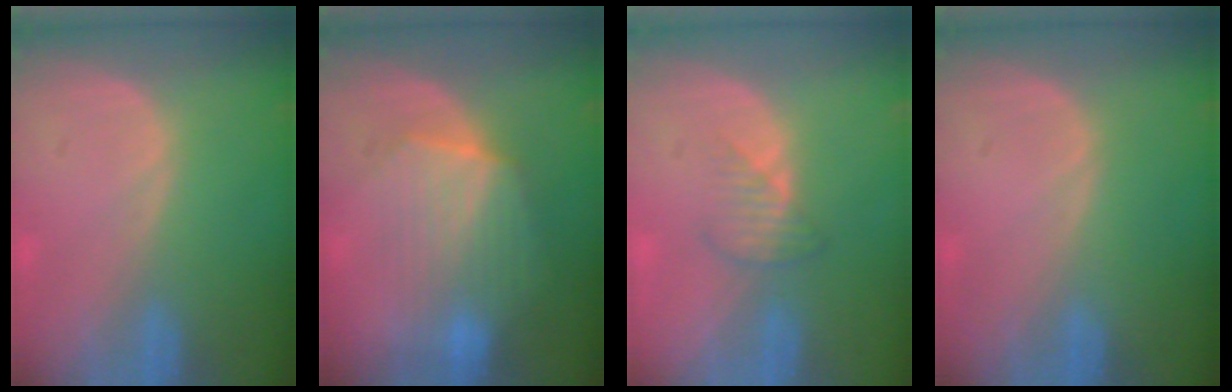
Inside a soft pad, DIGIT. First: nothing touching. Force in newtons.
{"total": 7.0, "press": 6.9, "slide": 1.2}
{"total": 2.8, "press": 2.7, "slide": 0.8}
{"total": 0.0}